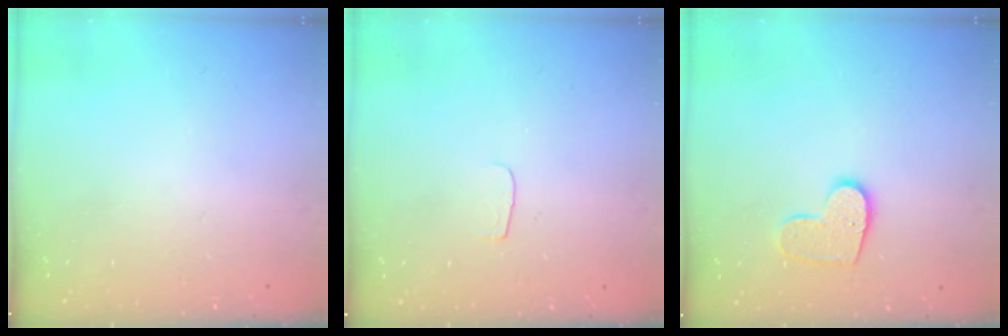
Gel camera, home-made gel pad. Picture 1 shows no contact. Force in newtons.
{"total": 3.5, "press": 3.4, "slide": 0.4}
{"total": 10.9, "press": 10.9, "slide": 0.5}